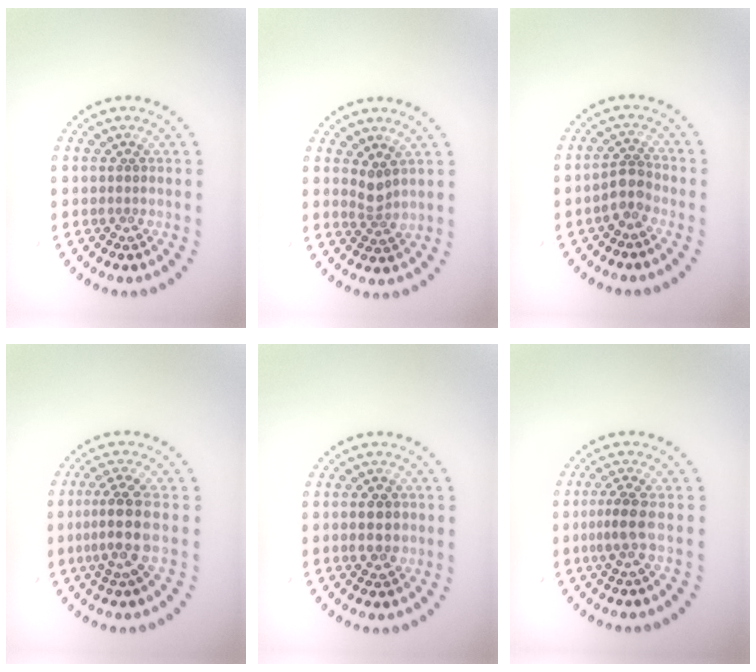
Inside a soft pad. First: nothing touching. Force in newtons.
{"total": 1.8, "press": 1.4, "slide": 1.2}
{"total": 2.1, "press": 1.7, "slide": 1.2}
{"total": 3.7, "press": 3.1, "slide": 2.0}
{"total": 2.4, "press": 2.4, "slide": 0.2}
{"total": 2.3, "press": 1.6, "slide": 1.6}